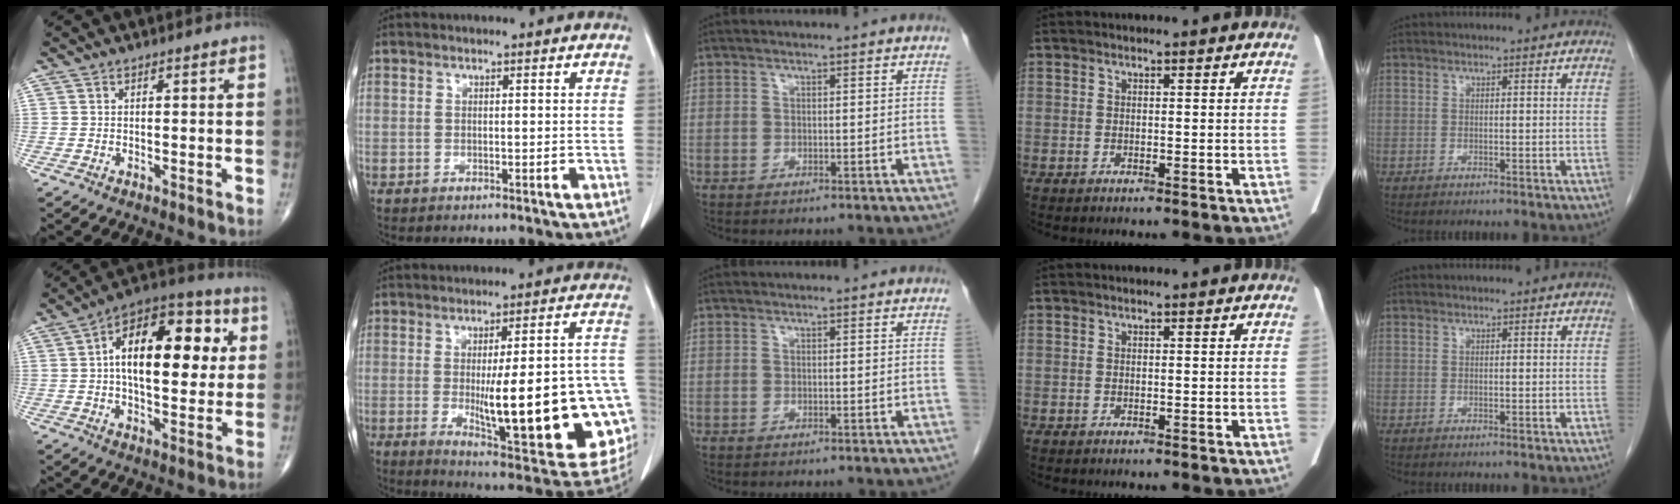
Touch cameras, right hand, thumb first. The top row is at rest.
{"thumb": {"total": 20.8, "force": [3.8, 10.5, 17.5], "torque": [-0.234, 0.018, 0.045]}, "index": {"total": 26.0, "force": [-4.6, 5.2, 25.0], "torque": [-0.248, 0.002, -0.041]}}